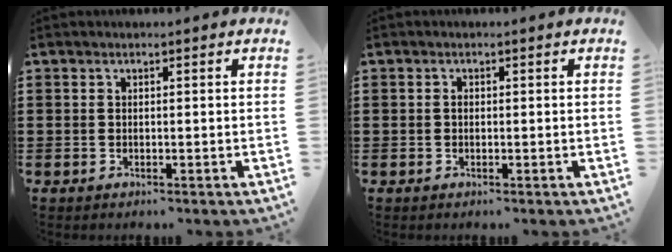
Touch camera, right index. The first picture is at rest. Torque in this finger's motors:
{"motor_torque": [0.26, -0.02, 0.13, 0.03]}